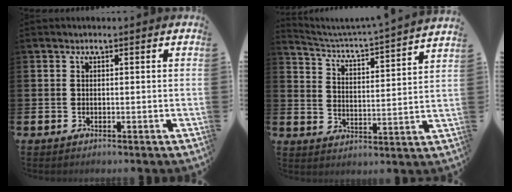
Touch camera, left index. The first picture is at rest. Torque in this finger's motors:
{"motor_torque": [-0.89, -1.20, -0.28, -0.04]}